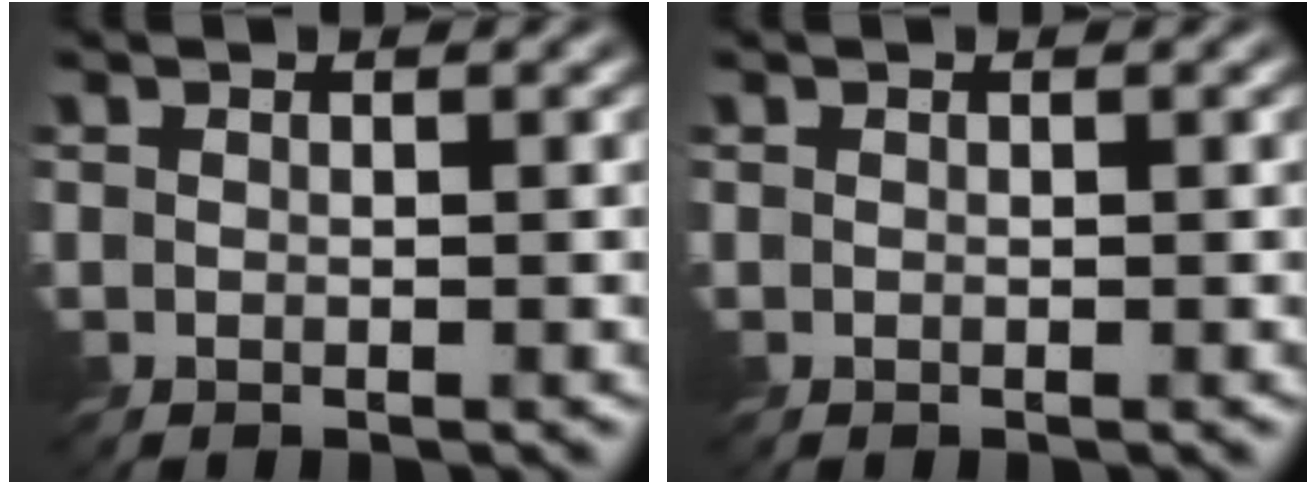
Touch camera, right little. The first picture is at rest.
{"total": 0.0}